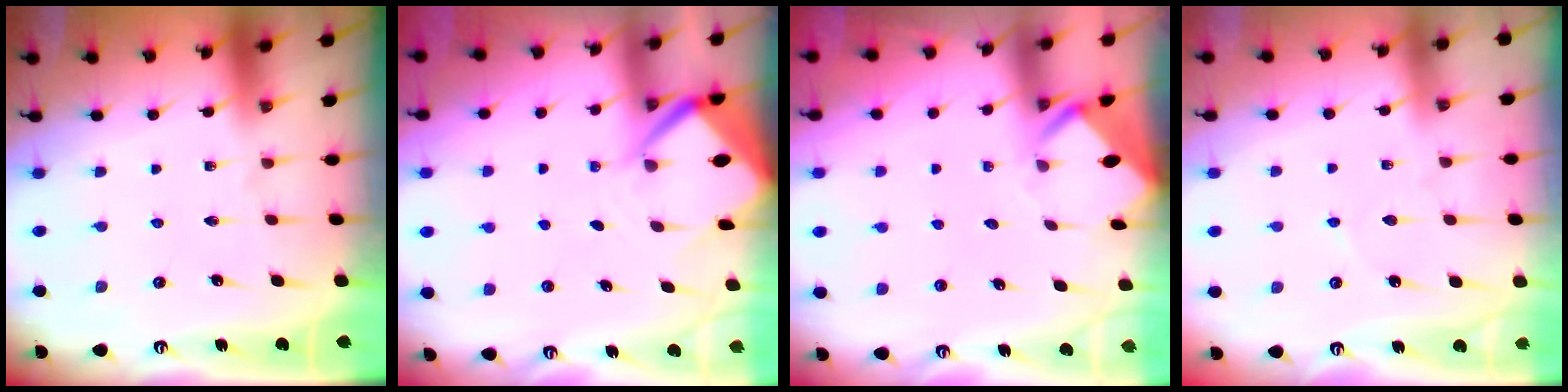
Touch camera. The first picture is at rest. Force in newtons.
{"total": 5.9, "press": 5.9, "slide": 0.5}
{"total": 3.4, "press": 3.4, "slide": 0.2}
{"total": 3.0, "press": 3.0, "slide": 0.5}